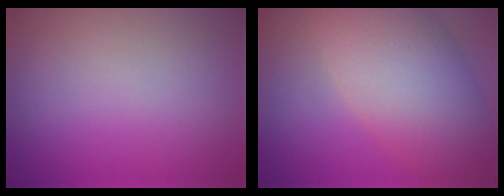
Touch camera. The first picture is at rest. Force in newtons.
{"total": 10.1, "press": 10.1, "slide": 0.3}